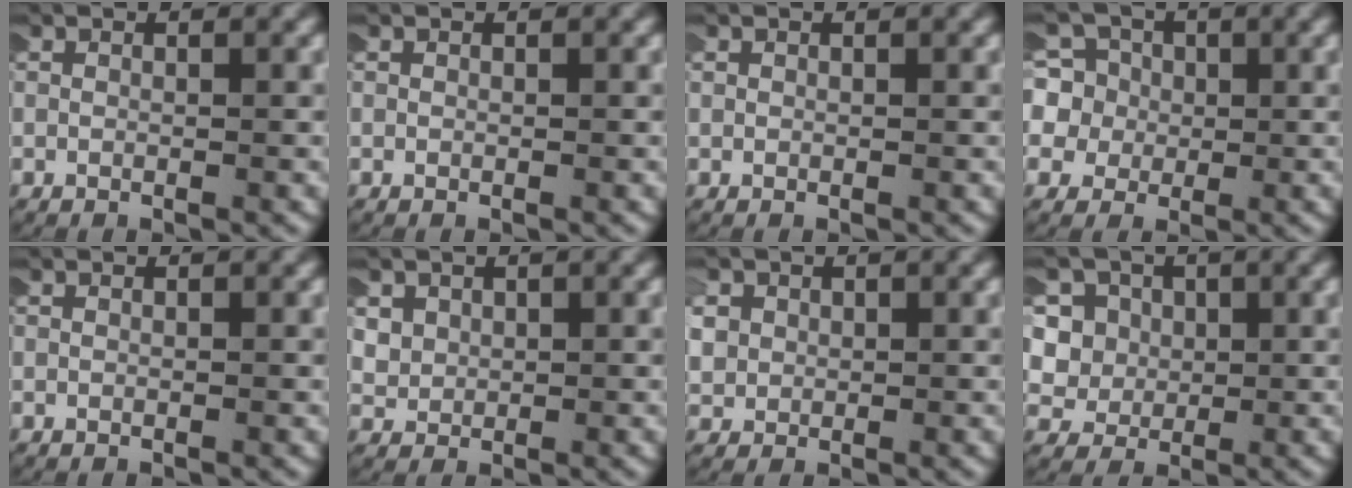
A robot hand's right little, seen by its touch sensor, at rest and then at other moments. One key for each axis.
{"total": 0.0}
{"total": 0.0}
{"total": 9.6, "fx": -0.8, "fy": 9.1, "fz": 2.9, "tx": -0.119, "ty": -0.033, "tz": -0.024}
{"total": 0.0}
{"total": 3.0, "fx": 0.9, "fy": 2.5, "fz": 1.3, "tx": -0.044, "ty": -0.004, "tz": 0.020}
{"total": 2.9, "fx": 0.5, "fy": 2.6, "fz": 1.2, "tx": -0.046, "ty": -0.002, "tz": 0.011}
{"total": 8.1, "fx": 0.3, "fy": 7.4, "fz": 3.1, "tx": -0.110, "ty": -0.018, "tz": 0.000}